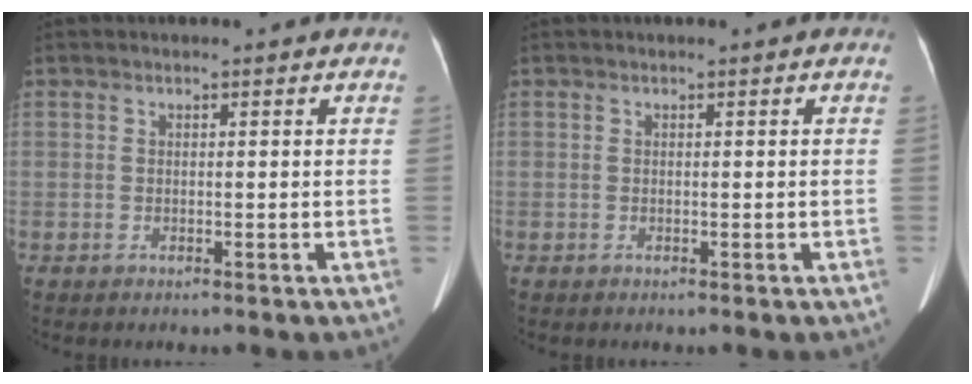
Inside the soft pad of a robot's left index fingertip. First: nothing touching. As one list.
[{"total": 0.0}]